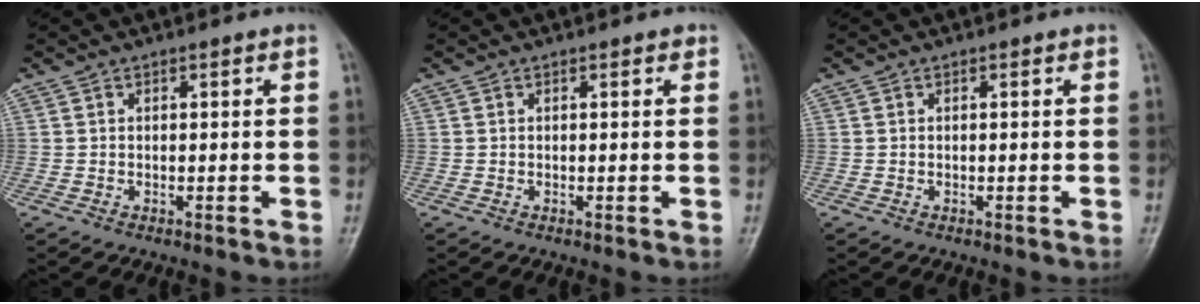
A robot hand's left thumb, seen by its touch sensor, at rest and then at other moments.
{"total": 0.6, "force": [0.3, 0.2, 0.4], "torque": [-0.008, -0.001, 0.001]}
{"total": 0.0}